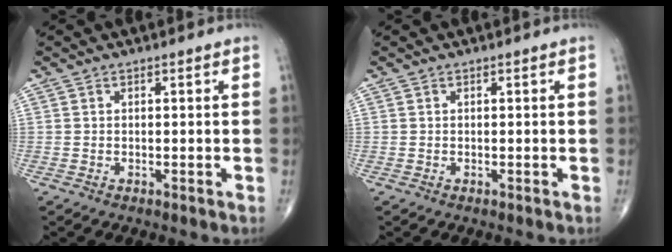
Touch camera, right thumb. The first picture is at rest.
{"total": 0.0}